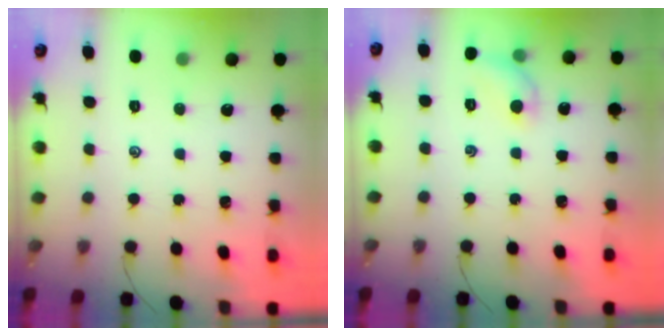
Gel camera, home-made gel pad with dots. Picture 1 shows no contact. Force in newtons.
{"total": 7.4, "press": 7.3, "slide": 1.1}